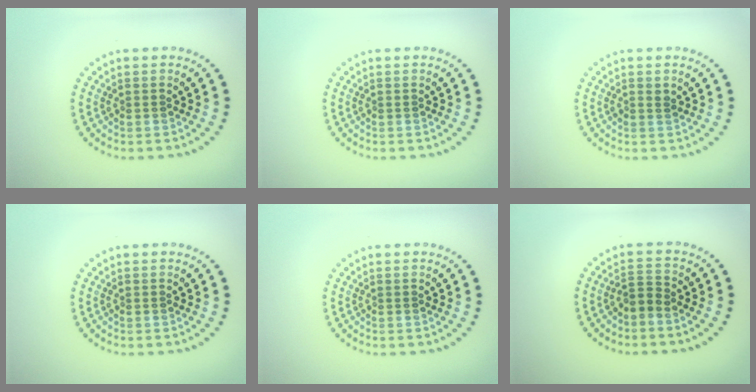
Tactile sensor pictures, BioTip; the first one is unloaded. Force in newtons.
{"total": 0.0}
{"total": 0.7, "press": 0.7, "slide": 0.1}
{"total": 0.0}
{"total": 0.0}
{"total": 1.7, "press": 1.2, "slide": 1.1}